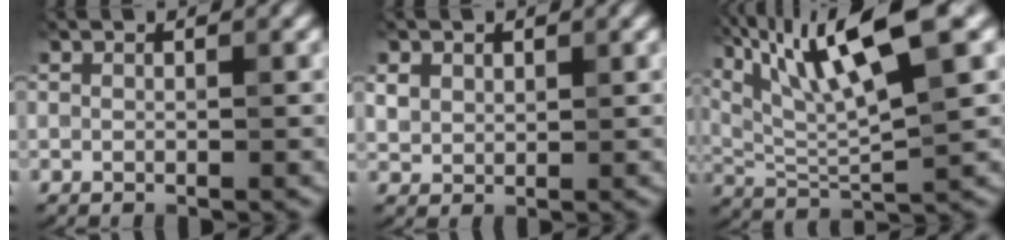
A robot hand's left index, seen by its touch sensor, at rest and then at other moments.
{"total": 1.6, "force": [0.8, 1.3, 0.5], "torque": [-0.015, -0.004, 0.019]}
{"total": 11.4, "force": [6.0, 2.2, 9.4], "torque": [-0.155, 0.015, 0.108]}